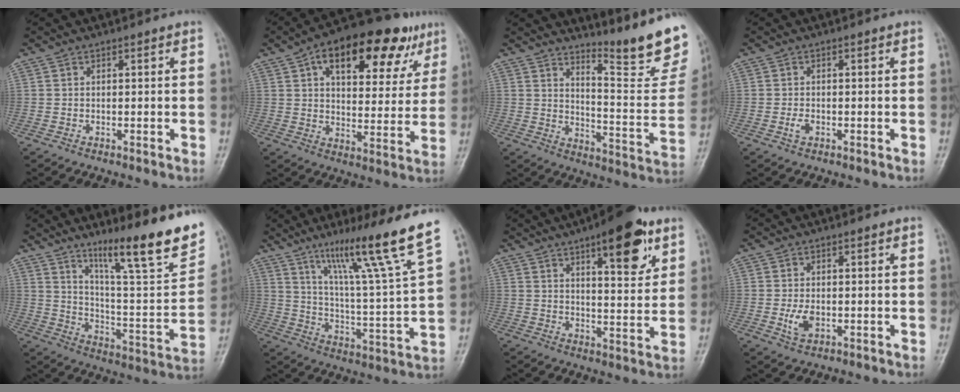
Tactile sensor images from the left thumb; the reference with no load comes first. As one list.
[{"total": 21.8, "force": [10.9, 10.5, 15.7], "torque": [-0.190, -0.001, 0.160]}, {"total": 17.3, "force": [13.8, 2.6, 10.1], "torque": [-0.112, -0.136, 0.190]}, {"total": 1.7, "force": [-0.7, 1.0, 1.2], "torque": [-0.023, 0.003, -0.013]}, {"total": 22.7, "force": [15.1, 3.4, 16.7], "torque": [-0.216, -0.073, 0.245]}, {"total": 19.6, "force": [12.4, -0.2, 15.1], "torque": [-0.217, -0.061, 0.197]}, {"total": 14.1, "force": [7.7, 4.7, 10.9], "torque": [-0.123, -0.036, 0.107]}, {"total": 3.9, "force": [-0.8, 2.4, 3.0], "torque": [-0.055, -0.004, -0.010]}]